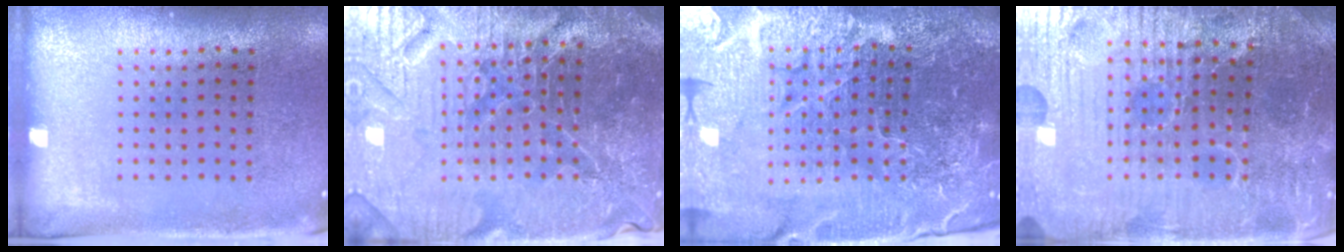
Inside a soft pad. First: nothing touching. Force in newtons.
{"total": 6.1, "press": 5.6, "slide": 2.4}
{"total": 6.7, "press": 5.8, "slide": 3.2}
{"total": 5.6, "press": 5.4, "slide": 1.6}